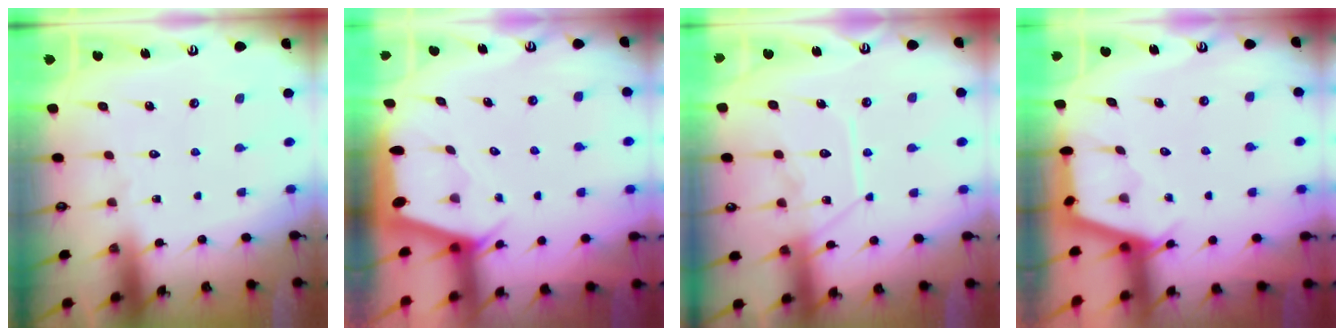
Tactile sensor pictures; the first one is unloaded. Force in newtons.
{"total": 1.9, "press": 1.9, "slide": 0.3}
{"total": 13.0, "press": 12.9, "slide": 1.3}
{"total": 2.8, "press": 2.8, "slide": 0.3}